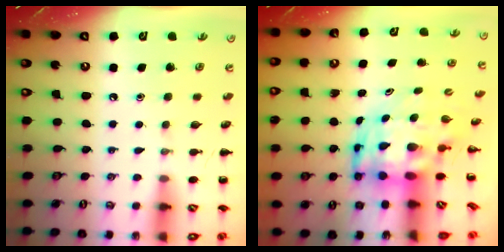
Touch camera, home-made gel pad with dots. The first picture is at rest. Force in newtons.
{"total": 5.8, "press": 5.6, "slide": 1.4}